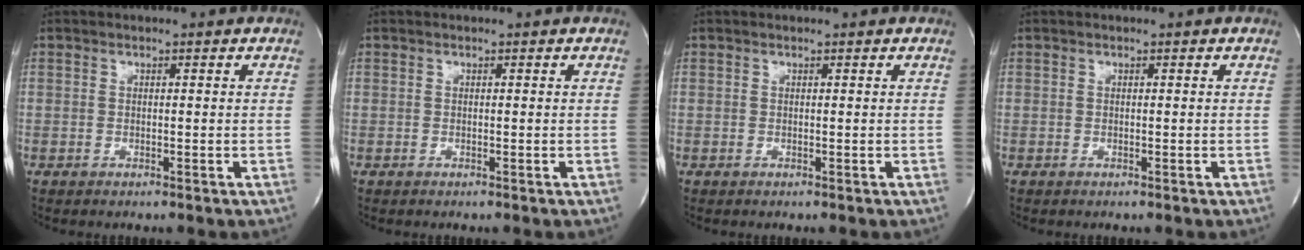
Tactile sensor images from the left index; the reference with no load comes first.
{"total": 0.0}
{"total": 0.0}
{"total": 0.0}